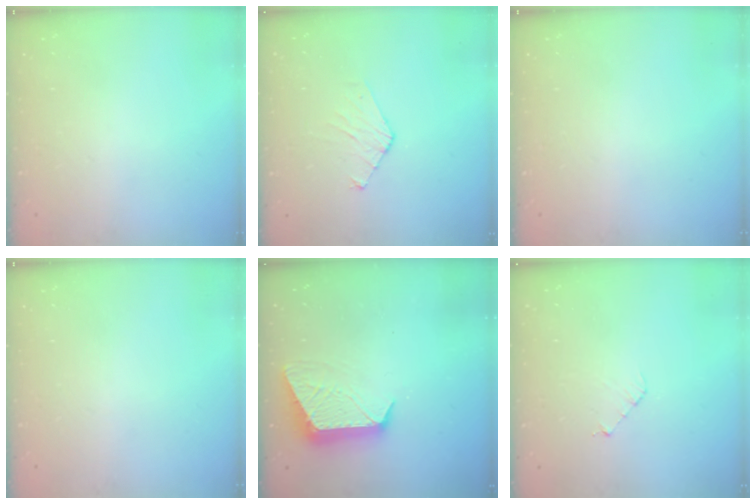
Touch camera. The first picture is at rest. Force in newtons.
{"total": 3.5, "press": 3.5, "slide": 0.4}
{"total": 0.0}
{"total": 0.0}
{"total": 10.2, "press": 10.1, "slide": 0.5}
{"total": 3.3, "press": 3.3, "slide": 0.2}